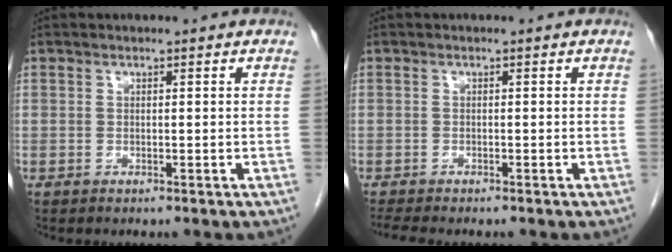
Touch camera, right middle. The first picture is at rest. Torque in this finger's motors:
{"motor_torque": [0.28, -0.23, 0.01, 0.00]}